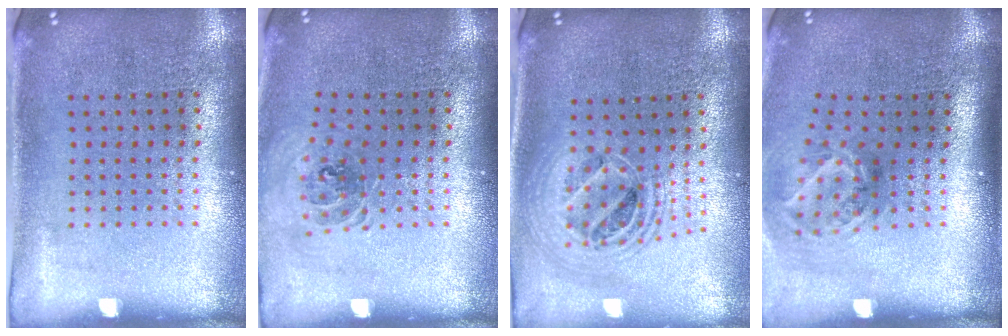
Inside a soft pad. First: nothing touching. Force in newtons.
{"total": 0.9, "press": 0.8, "slide": 0.2}
{"total": 2.0, "press": 1.6, "slide": 1.2}
{"total": 1.9, "press": 1.2, "slide": 1.5}